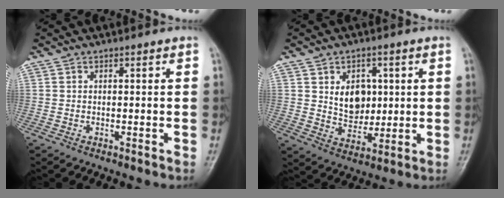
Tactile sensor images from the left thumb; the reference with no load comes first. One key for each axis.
{"total": 8.5, "fx": 1.9, "fy": 6.4, "fz": 5.3, "tx": -0.043, "ty": -0.013, "tz": 0.038}